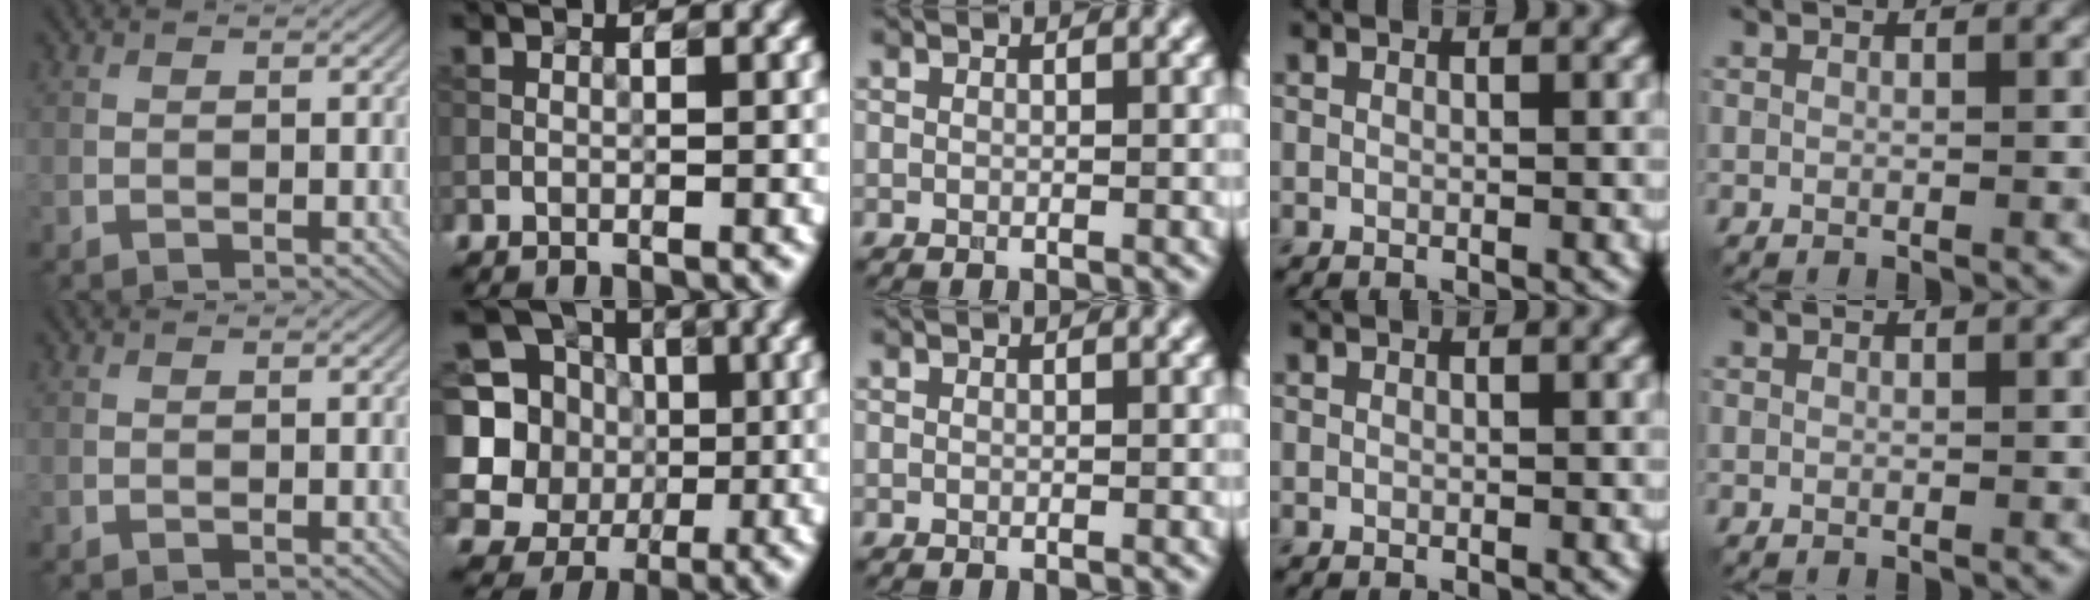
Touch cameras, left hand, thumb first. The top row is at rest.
{"index": {"total": 13.8, "force": [1.6, 13.0, 4.5], "torque": [-0.153, 0.033, 0.006]}}